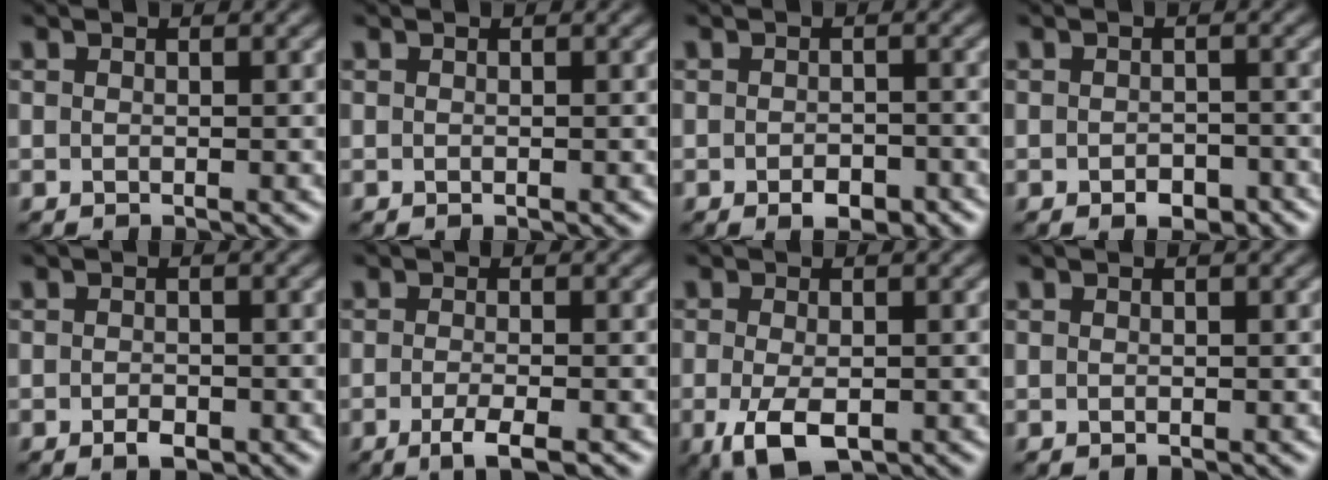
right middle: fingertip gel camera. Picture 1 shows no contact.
{"total": 0.0}
{"total": 2.4, "force": [-1.2, 1.3, 1.6], "torque": [-0.024, -0.003, -0.017]}
{"total": 2.1, "force": [-1.0, 1.3, 1.3], "torque": [-0.020, -0.003, -0.016]}
{"total": 1.4, "force": [-0.7, 0.8, 1.0], "torque": [-0.017, -0.003, -0.013]}
{"total": 2.9, "force": [-1.5, 0.6, 2.4], "torque": [-0.039, -0.004, -0.032]}
{"total": 4.6, "force": [-1.7, 2.2, 3.7], "torque": [-0.080, -0.012, -0.029]}
{"total": 0.0}